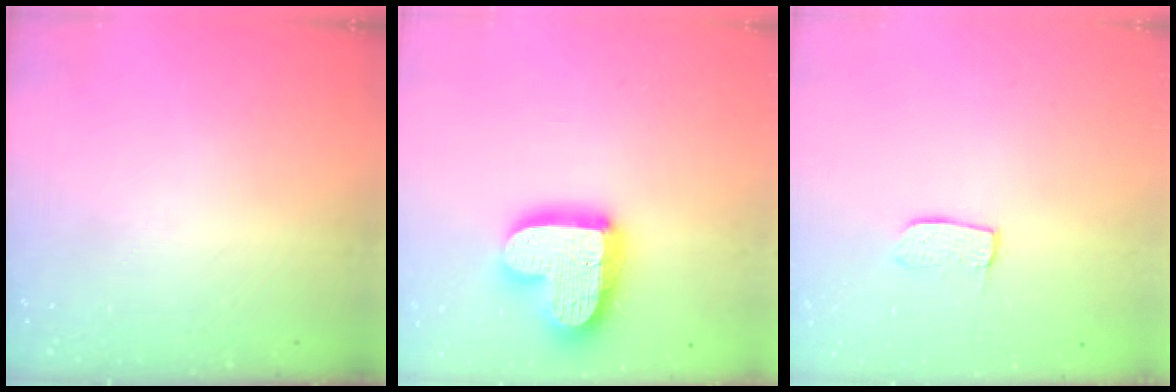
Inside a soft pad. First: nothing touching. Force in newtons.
{"total": 18.6, "press": 18.6, "slide": 1.3}
{"total": 6.2, "press": 6.2, "slide": 0.4}